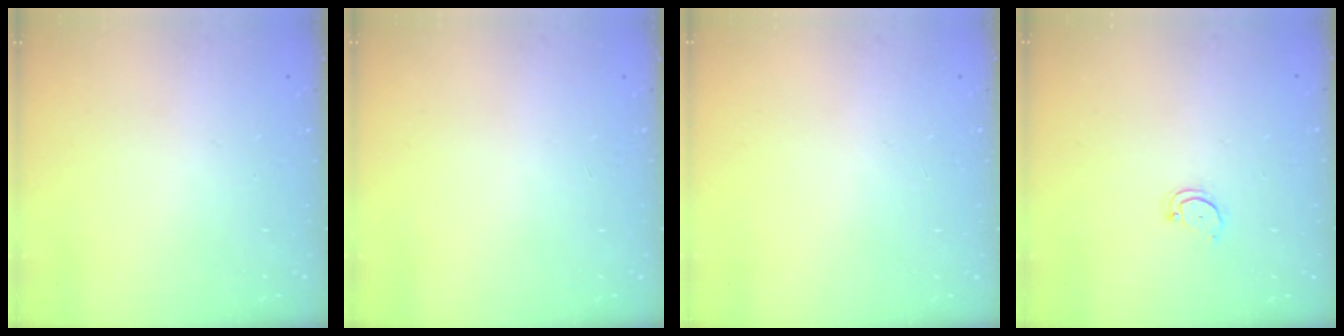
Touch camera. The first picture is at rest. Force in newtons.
{"total": 0.0}
{"total": 0.0}
{"total": 3.0, "press": 3.0, "slide": 0.2}